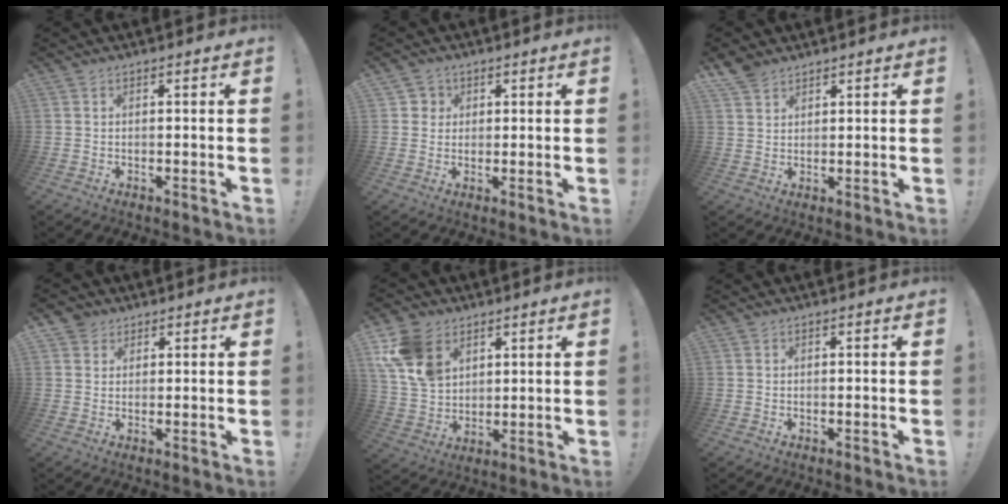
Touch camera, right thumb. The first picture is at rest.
{"total": 3.2, "force": [1.0, 3.0, 0.5], "torque": [-0.010, 0.000, 0.018]}
{"total": 4.4, "force": [3.6, 2.1, 1.3], "torque": [-0.020, -0.020, 0.068]}
{"total": 3.3, "force": [2.1, 2.6, 0.3], "torque": [-0.002, -0.008, 0.039]}
{"total": 14.8, "force": [7.1, 10.5, 7.6], "torque": [-0.140, -0.031, 0.142]}
{"total": 0.0}